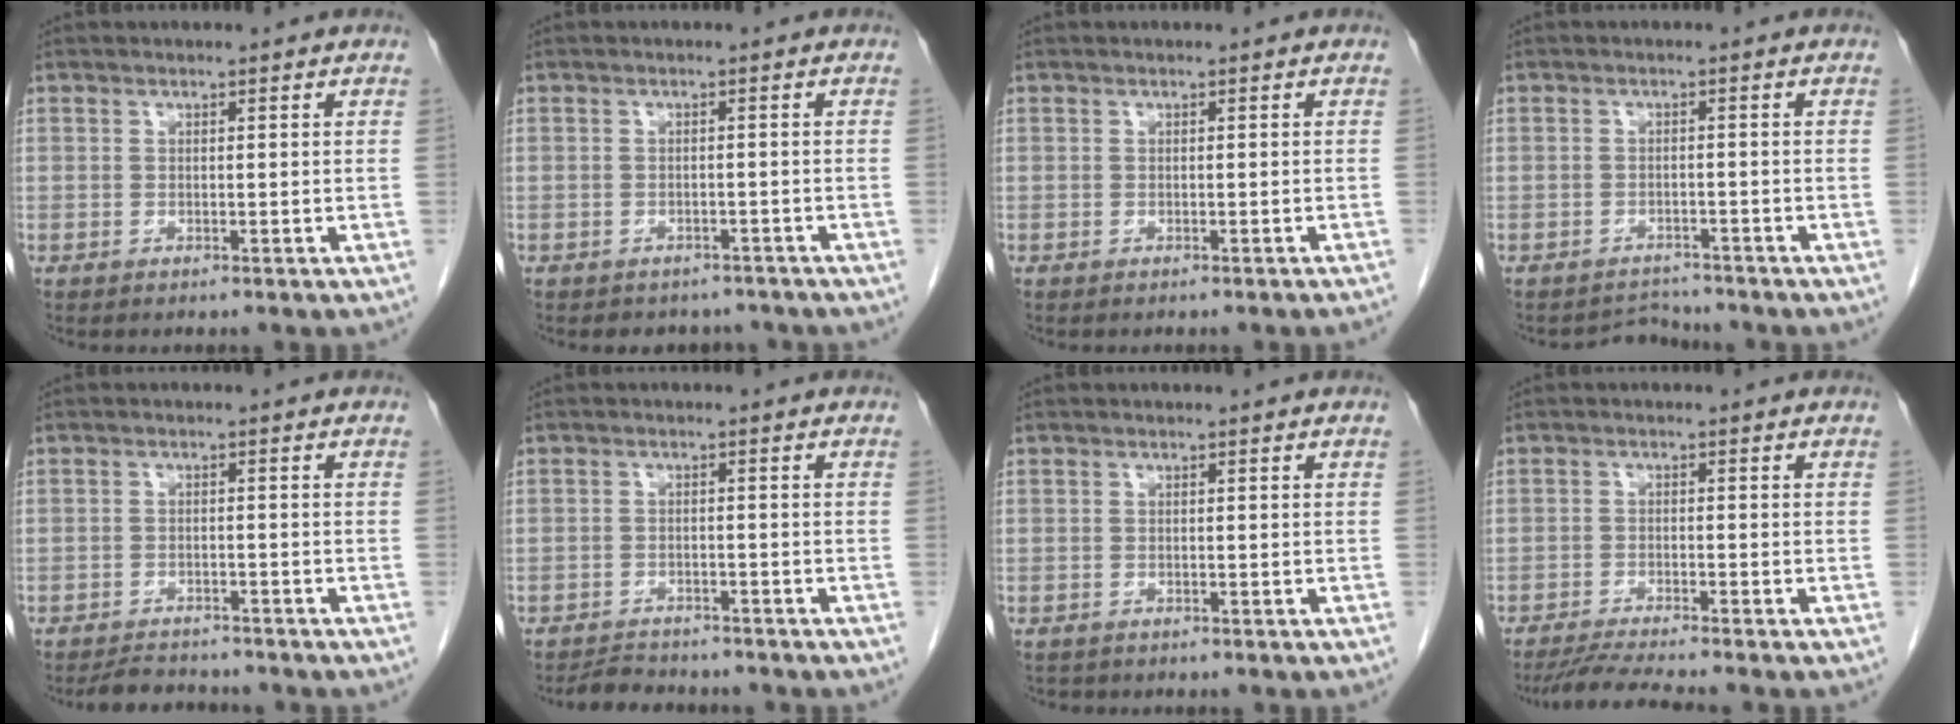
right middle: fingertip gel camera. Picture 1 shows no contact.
{"total": 4.6, "force": [-4.0, 2.2, 0.3], "torque": [-0.005, 0.006, -0.045]}
{"total": 1.3, "force": [-1.1, -0.3, 0.6], "torque": [-0.005, 0.003, -0.013]}
{"total": 2.6, "force": [-2.3, 0.3, -1.2], "torque": [0.016, -0.005, -0.034]}
{"total": 4.5, "force": [-4.3, 1.0, 0.7], "torque": [-0.015, -0.012, -0.068]}
{"total": 4.5, "force": [-4.3, 1.3, 0.7], "torque": [-0.017, -0.010, -0.066]}
{"total": 0.8, "force": [-0.7, 0.4, 0.0], "torque": [-0.010, -0.001, -0.012]}
{"total": 5.3, "force": [-4.7, -1.2, 2.1], "torque": [-0.041, -0.025, -0.084]}